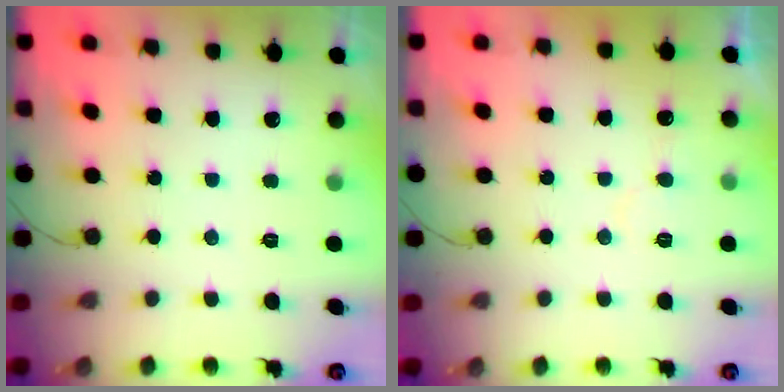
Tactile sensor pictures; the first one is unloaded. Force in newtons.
{"total": 5.4, "press": 5.3, "slide": 0.4}